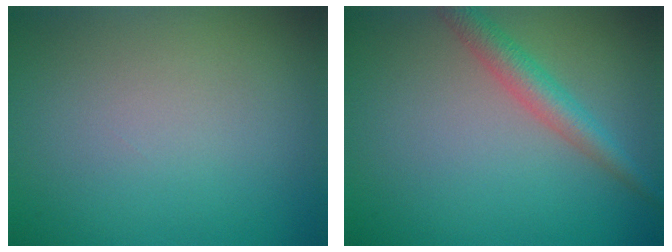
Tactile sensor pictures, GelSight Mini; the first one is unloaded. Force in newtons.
{"total": 3.2, "press": 3.2, "slide": 0.1}